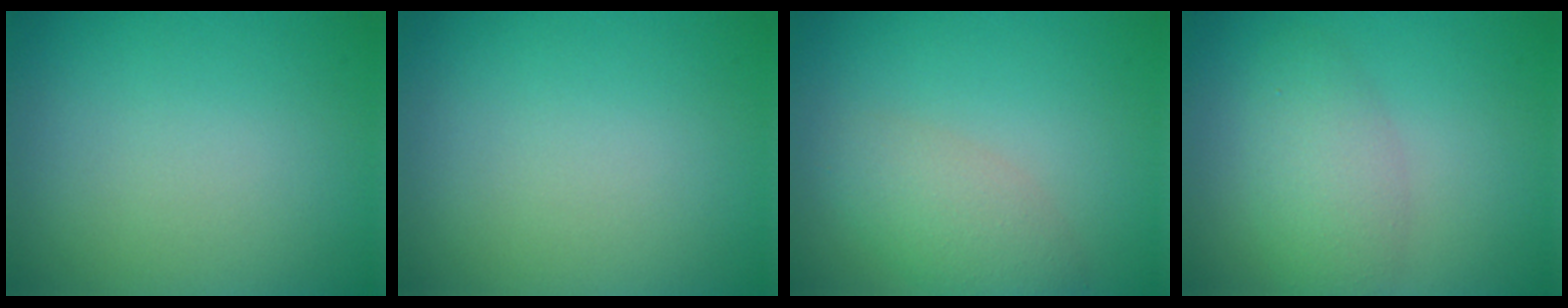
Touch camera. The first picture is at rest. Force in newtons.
{"total": 0.0}
{"total": 3.1, "press": 3.1, "slide": 0.2}
{"total": 3.4, "press": 3.4, "slide": 0.0}